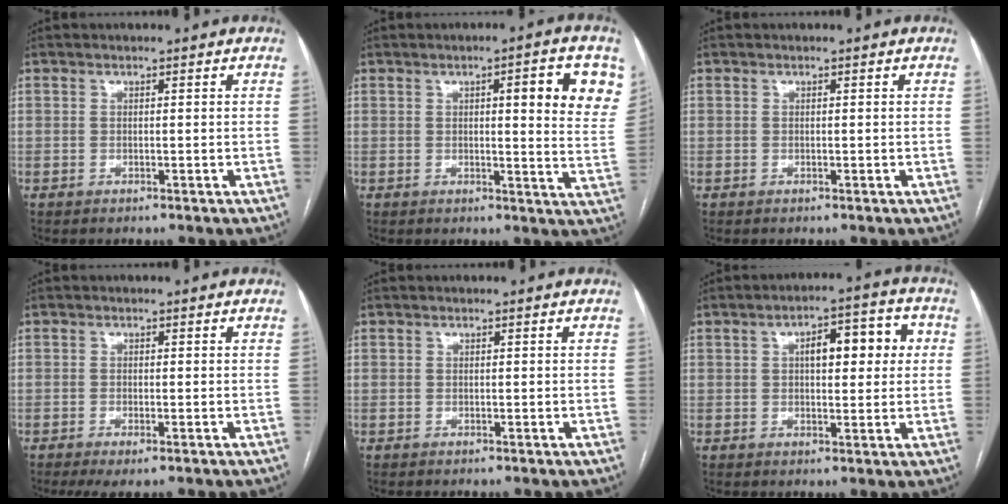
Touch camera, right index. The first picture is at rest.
{"total": 10.7, "force": [3.9, 1.6, 9.8], "torque": [-0.110, -0.001, 0.041]}
{"total": 0.0}
{"total": 2.7, "force": [-1.5, 0.6, 2.1], "torque": [-0.034, -0.005, -0.019]}
{"total": 0.0}
{"total": 8.4, "force": [1.8, 3.2, 7.5], "torque": [-0.101, 0.031, 0.024]}